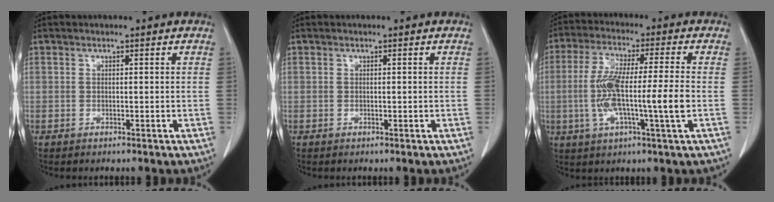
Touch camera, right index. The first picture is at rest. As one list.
[{"total": 0.0}, {"total": 11.9, "force": [-1.7, 0.3, 11.8], "torque": [-0.233, 0.001, -0.035]}]